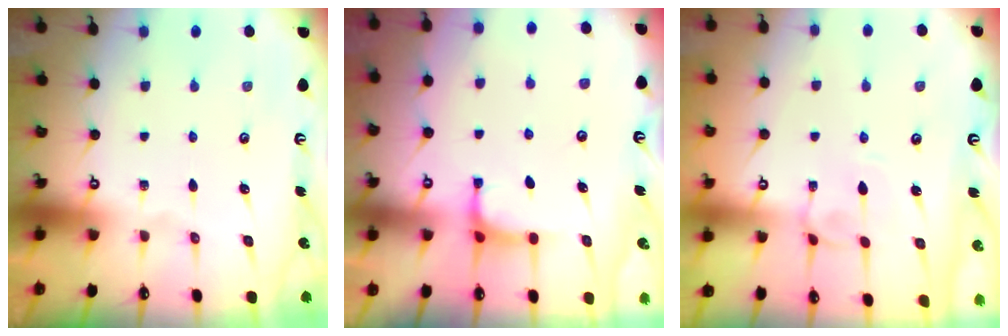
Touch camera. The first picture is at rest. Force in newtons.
{"total": 2.6, "press": 2.6, "slide": 0.2}
{"total": 2.5, "press": 2.5, "slide": 0.3}